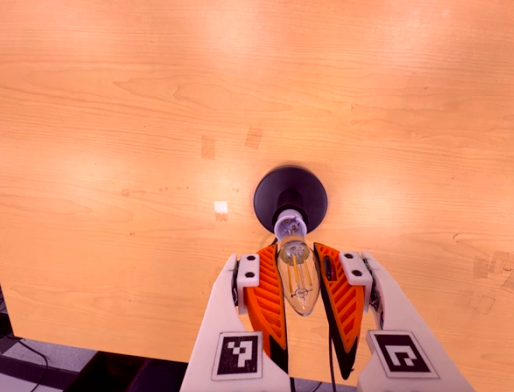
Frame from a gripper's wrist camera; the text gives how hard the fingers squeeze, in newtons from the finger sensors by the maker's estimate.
{"total": 21.6, "left": 24.4, "right": 18.7}